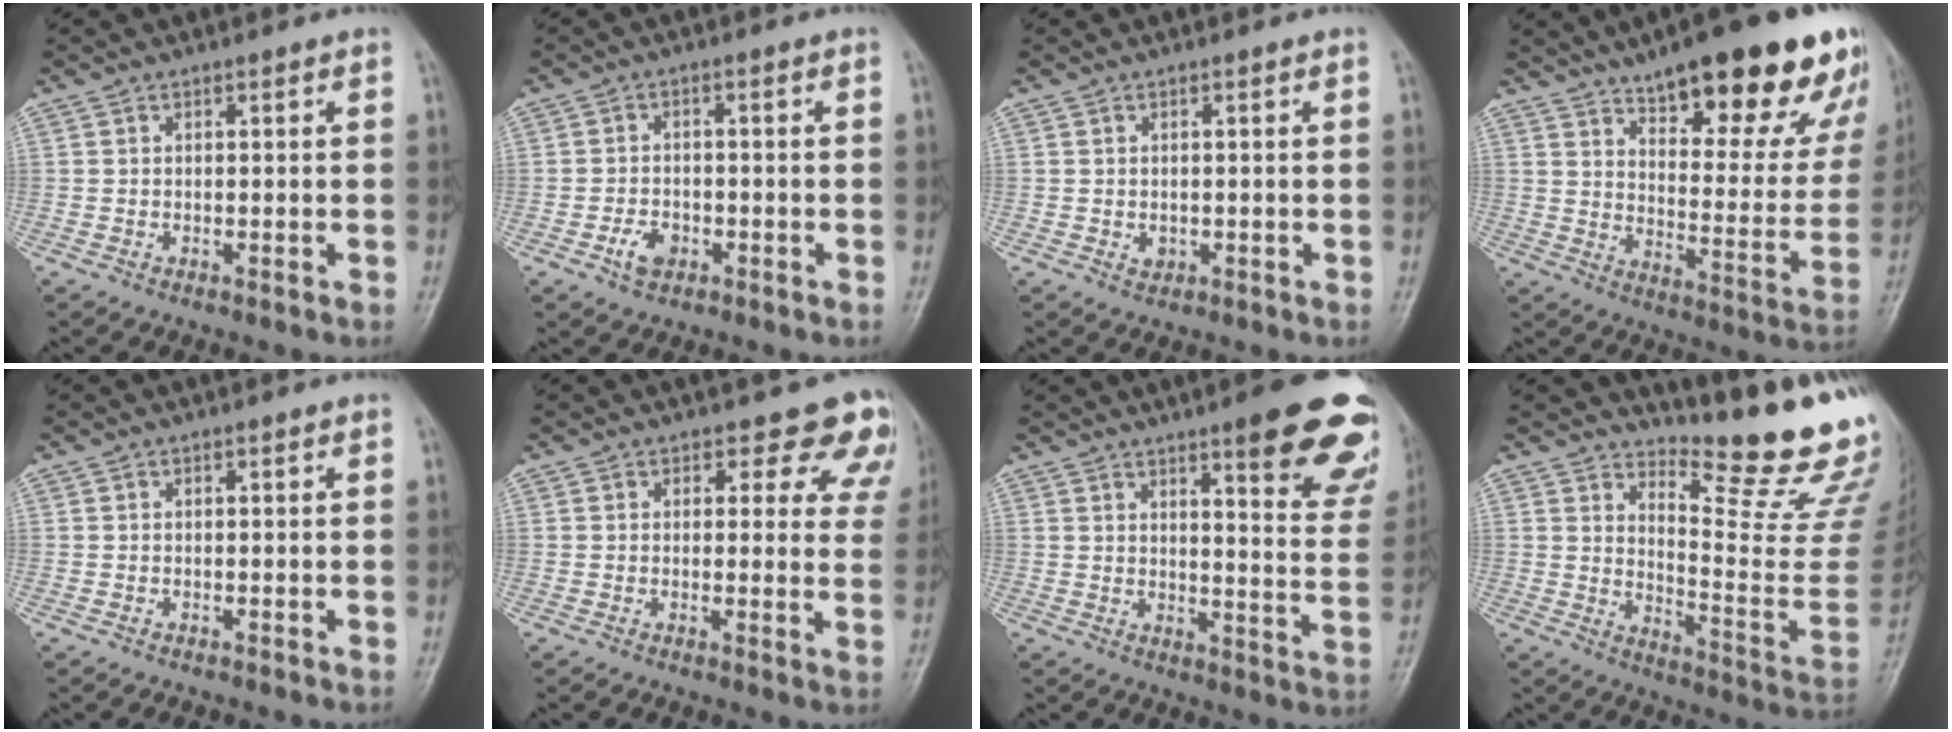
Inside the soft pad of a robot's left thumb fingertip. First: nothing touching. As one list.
[{"total": 3.9, "force": [-1.8, 2.7, 2.2], "torque": [-0.032, 0.009, -0.032]}, {"total": 1.5, "force": [-0.2, 1.3, 0.8], "torque": [-0.007, 0.000, 0.001]}, {"total": 28.3, "force": [18.5, 9.2, 19.3], "torque": [-0.218, -0.067, 0.256]}, {"total": 0.0}, {"total": 9.7, "force": [7.8, 5.0, 2.8], "torque": [0.028, -0.037, 0.056]}, {"total": 19.1, "force": [11.8, 4.1, 14.5], "torque": [-0.147, -0.058, 0.142]}, {"total": 19.3, "force": [16.5, 3.0, 9.7], "torque": [-0.101, -0.185, 0.220]}]